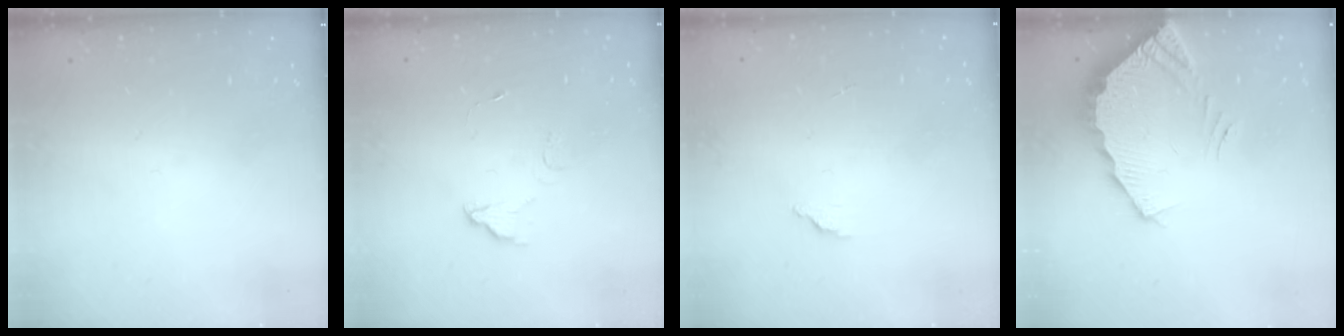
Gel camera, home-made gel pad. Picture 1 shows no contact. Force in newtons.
{"total": 3.3, "press": 3.3, "slide": 0.2}
{"total": 1.5, "press": 1.5, "slide": 0.1}
{"total": 3.7, "press": 3.6, "slide": 0.2}